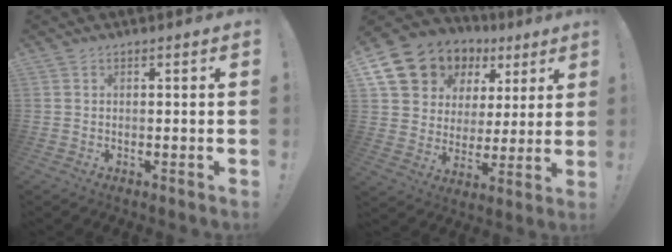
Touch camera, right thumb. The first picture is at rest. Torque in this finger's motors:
{"motor_torque": [2.02, 2.83, 1.64, 0.74, 0.46]}